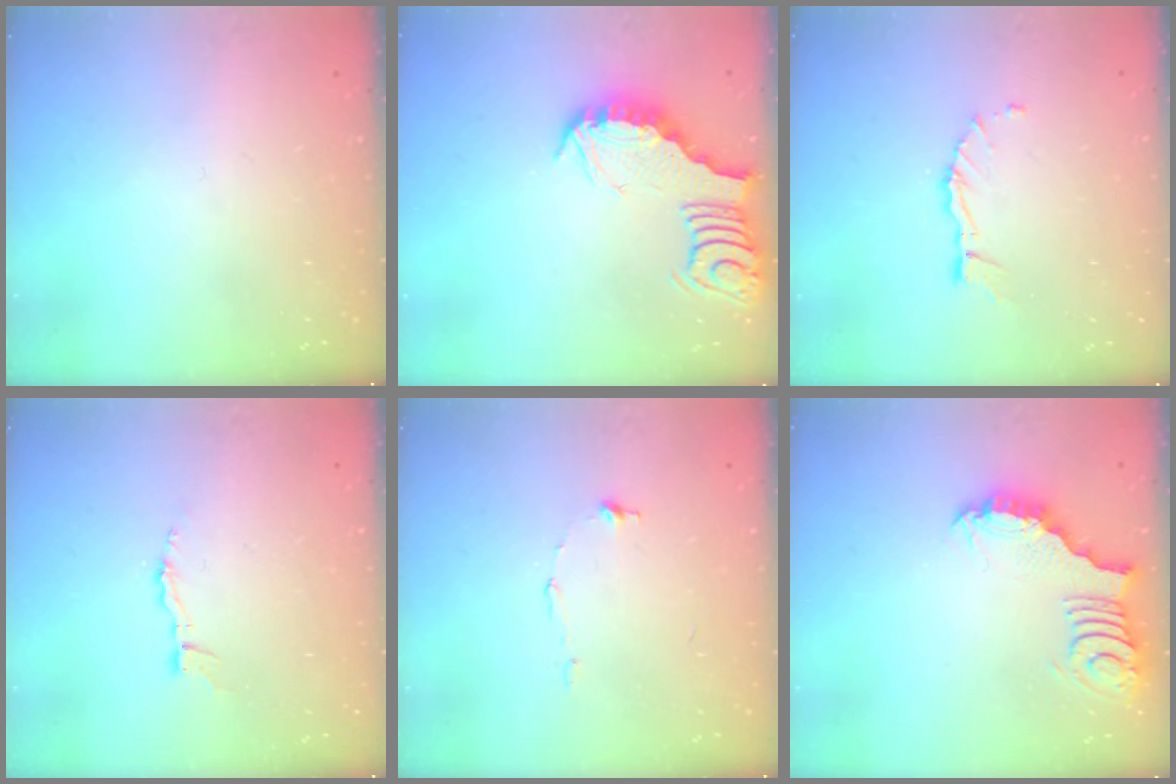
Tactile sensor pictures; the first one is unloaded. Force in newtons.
{"total": 5.4, "press": 5.4, "slide": 0.5}
{"total": 5.1, "press": 5.1, "slide": 0.4}
{"total": 3.6, "press": 3.6, "slide": 0.2}
{"total": 6.0, "press": 6.0, "slide": 0.5}
{"total": 2.4, "press": 2.4, "slide": 0.3}